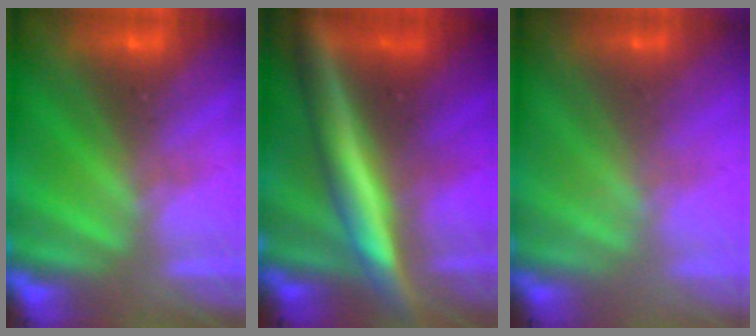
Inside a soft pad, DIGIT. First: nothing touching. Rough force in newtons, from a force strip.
{"total": 10.8}
{"total": 1.1}